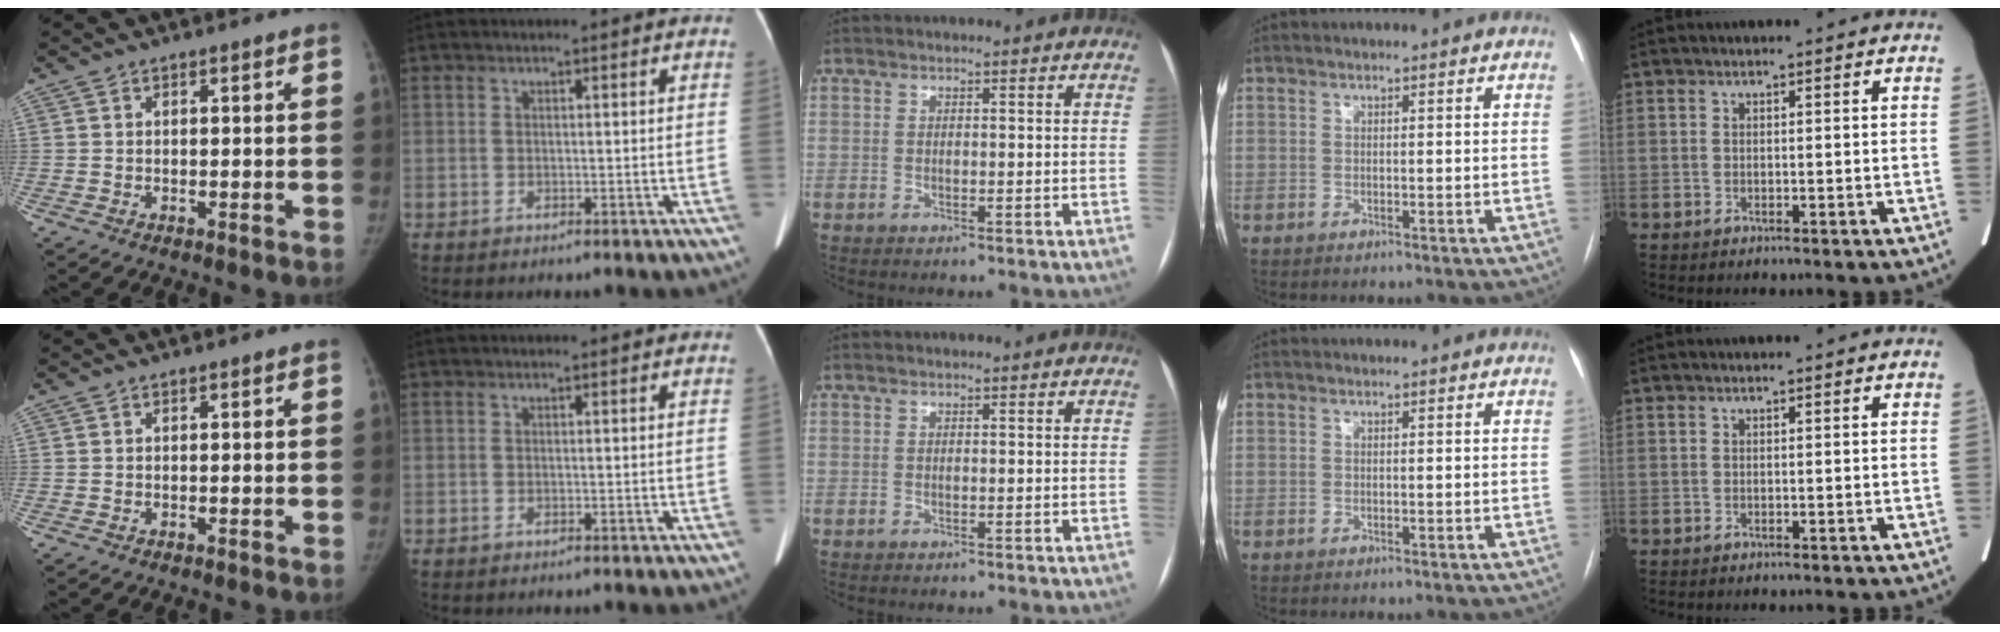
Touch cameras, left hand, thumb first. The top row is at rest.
{}